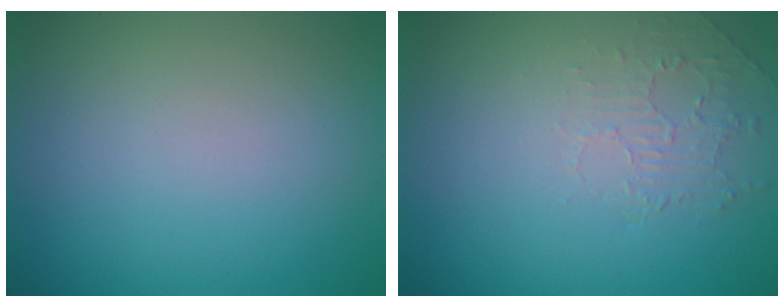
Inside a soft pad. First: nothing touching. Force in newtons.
{"total": 1.9, "press": 0.3, "slide": 1.9}